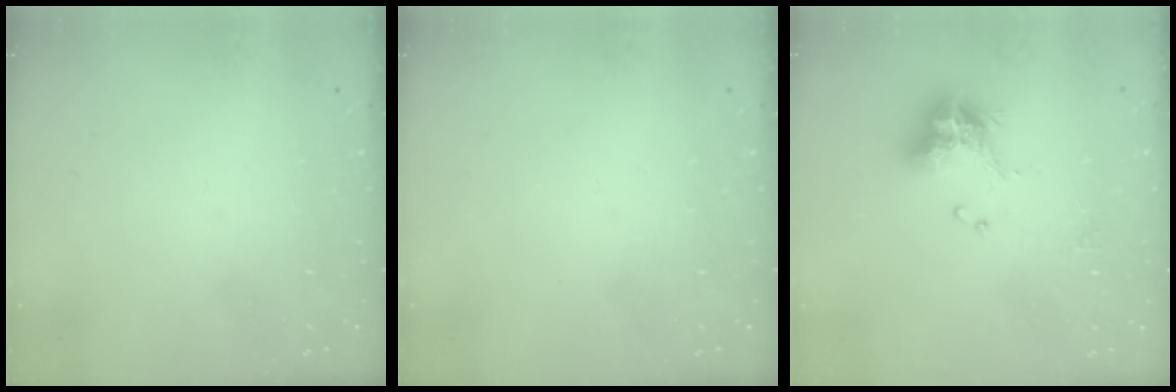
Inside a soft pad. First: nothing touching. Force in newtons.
{"total": 0.0}
{"total": 9.9, "press": 9.8, "slide": 1.1}